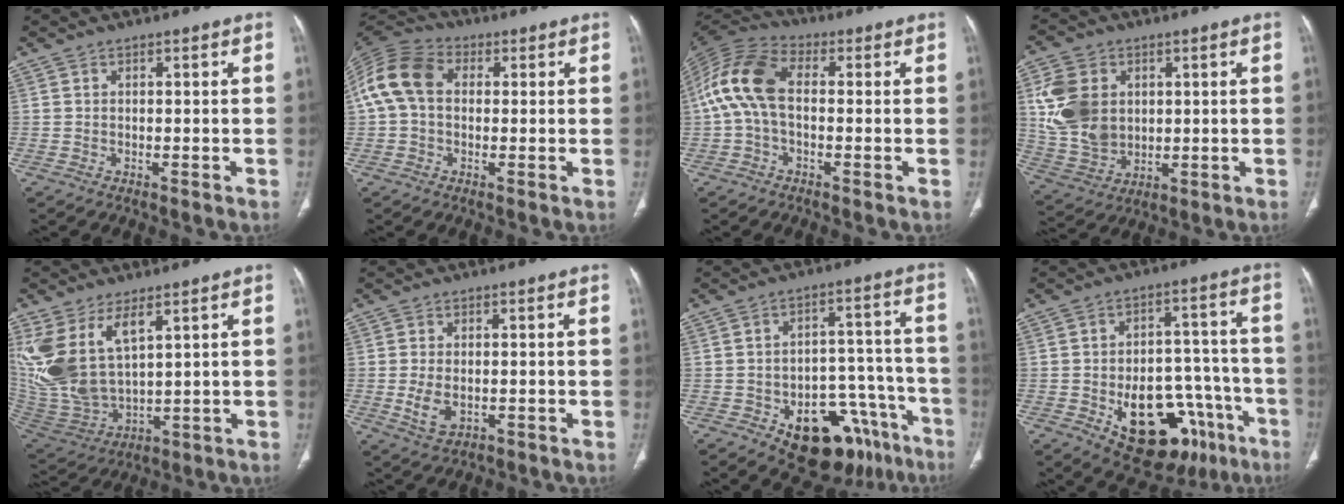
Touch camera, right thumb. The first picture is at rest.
{"total": 11.3, "force": [1.3, 8.1, 7.7], "torque": [-0.158, 0.034, 0.014]}
{"total": 11.9, "force": [0.1, 7.0, 9.7], "torque": [-0.202, 0.031, -0.009]}
{"total": 13.6, "force": [2.9, 10.4, 8.3], "torque": [-0.148, -0.008, 0.068]}
{"total": 16.0, "force": [6.8, 8.0, 12.1], "torque": [-0.251, -0.028, 0.161]}
{"total": 4.8, "force": [-0.8, 2.9, 3.7], "torque": [-0.074, -0.006, -0.007]}
{"total": 19.1, "force": [-10.4, 11.3, 11.4], "torque": [-0.083, 0.085, -0.134]}
{"total": 21.4, "force": [-9.6, 12.6, 14.4], "torque": [-0.157, 0.059, -0.121]}